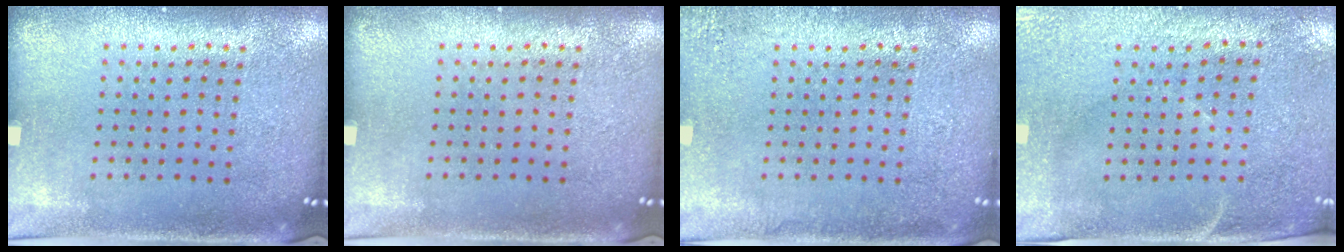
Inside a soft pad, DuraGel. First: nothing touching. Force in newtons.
{"total": 0.0}
{"total": 1.8, "press": 1.8, "slide": 0.3}
{"total": 2.9, "press": 2.5, "slide": 1.6}